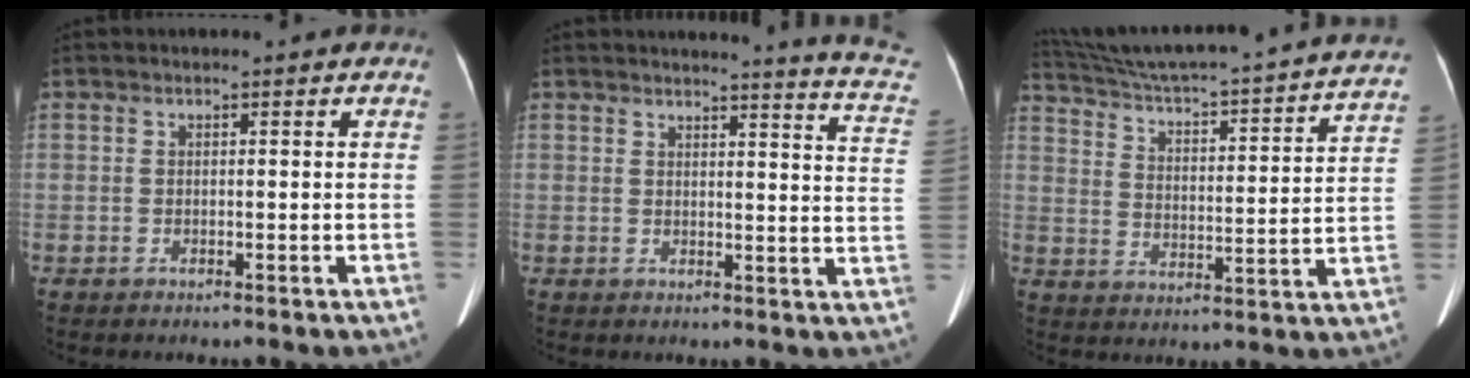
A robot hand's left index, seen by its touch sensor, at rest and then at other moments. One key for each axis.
{"total": 12.2, "fx": 11.7, "fy": -0.7, "fz": 3.4, "tx": -0.030, "ty": -0.088, "tz": 0.101}
{"total": 29.9, "fx": 27.5, "fy": 1.3, "fz": 11.6, "tx": -0.194, "ty": -0.047, "tz": 0.363}